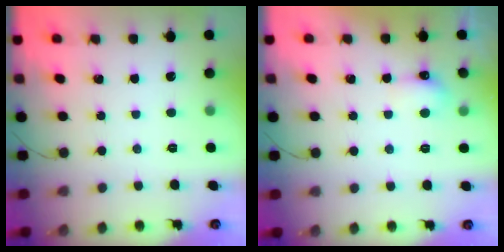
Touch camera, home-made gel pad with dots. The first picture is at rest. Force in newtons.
{"total": 5.0, "press": 5.0, "slide": 0.9}